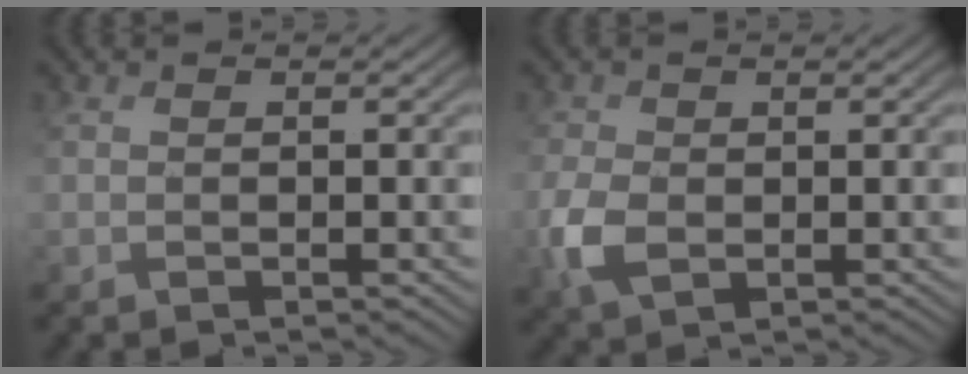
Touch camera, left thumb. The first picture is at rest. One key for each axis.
{"total": 3.0, "fx": -0.3, "fy": 2.4, "fz": 1.8, "tx": -0.064, "ty": -0.003, "tz": -0.007}